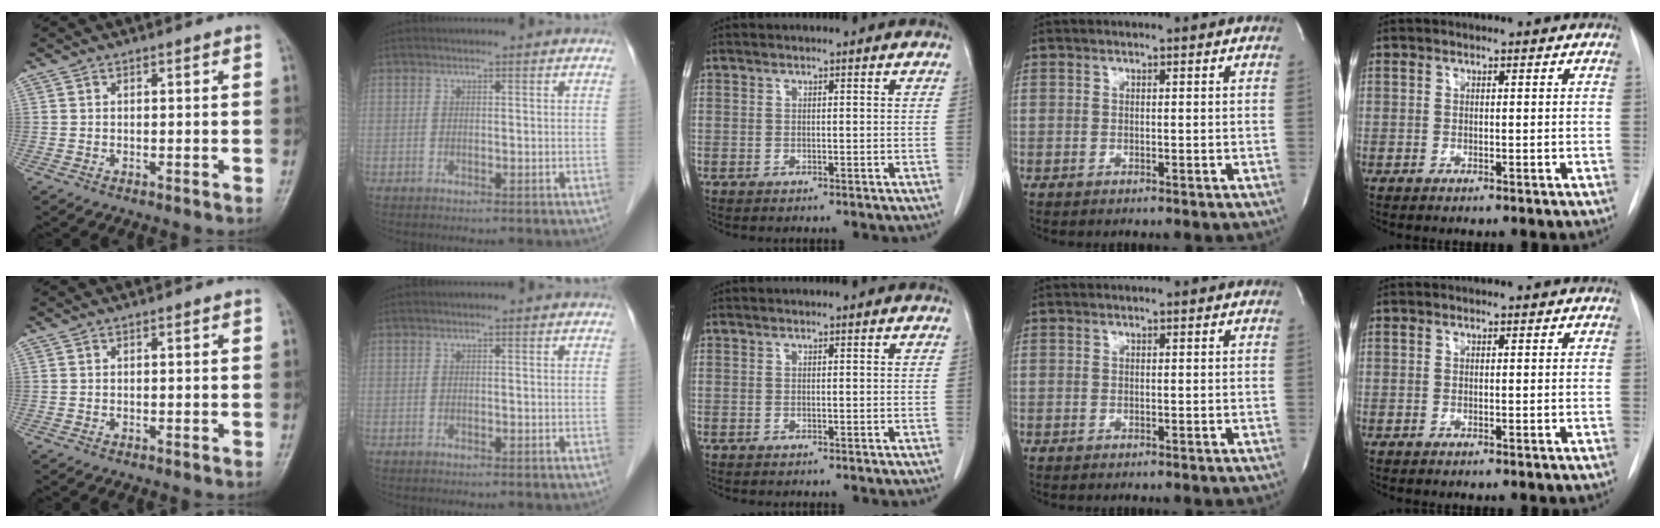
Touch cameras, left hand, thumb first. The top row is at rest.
{}